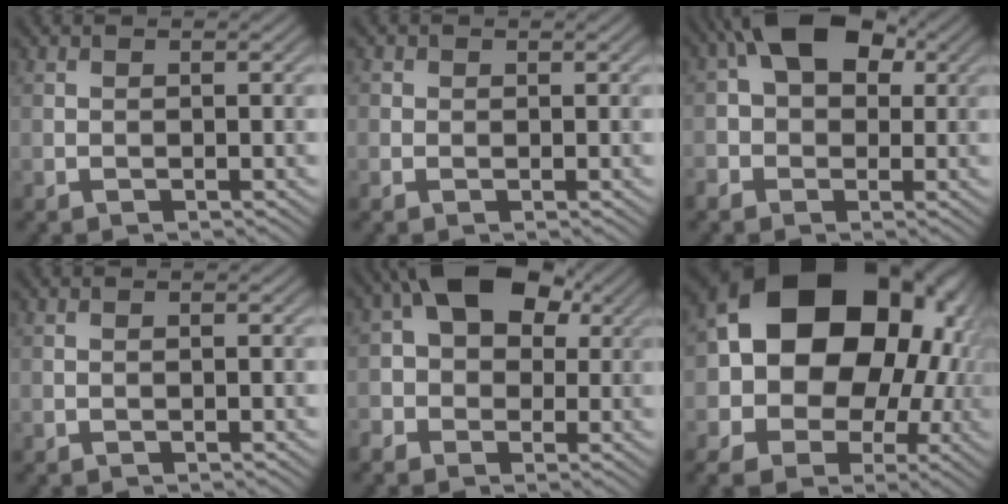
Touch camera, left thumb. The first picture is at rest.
{"total": 0.9, "force": [0.2, 0.9, 0.2], "torque": [0.000, -0.002, 0.000]}
{"total": 9.3, "force": [1.6, 6.9, 6.0], "torque": [-0.105, 0.026, 0.001]}
{"total": 0.0}
{"total": 10.2, "force": [1.2, 8.0, 6.3], "torque": [-0.106, 0.024, -0.007]}
{"total": 19.9, "force": [1.0, 15.3, 12.7], "torque": [-0.210, -0.017, 0.024]}